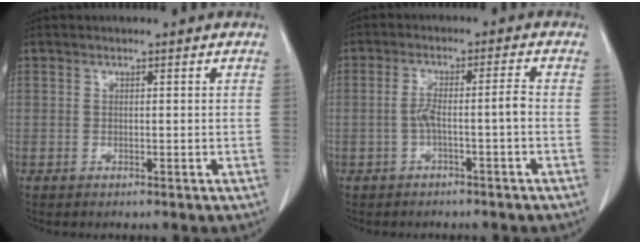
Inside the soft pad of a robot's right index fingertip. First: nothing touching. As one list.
[{"total": 4.2, "force": [-1.3, -0.1, 4.0], "torque": [-0.077, 0.018, -0.019]}]